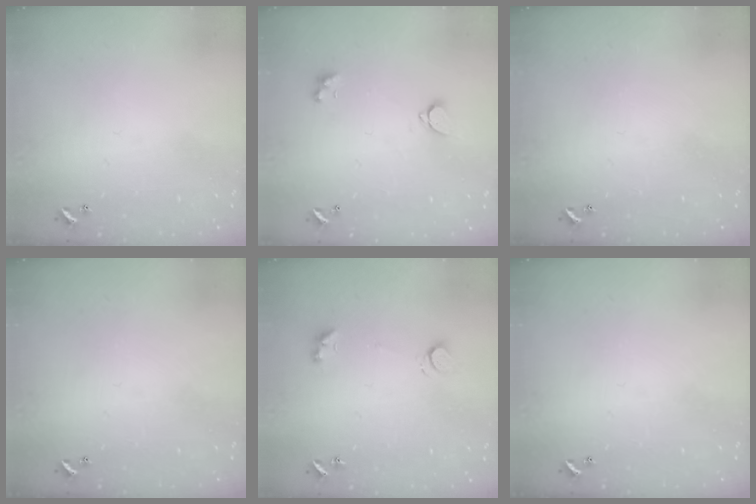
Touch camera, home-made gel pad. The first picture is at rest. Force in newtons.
{"total": 2.2, "press": 2.0, "slide": 0.9}
{"total": 0.0}
{"total": 0.0}
{"total": 1.4, "press": 1.2, "slide": 0.6}
{"total": 0.0}